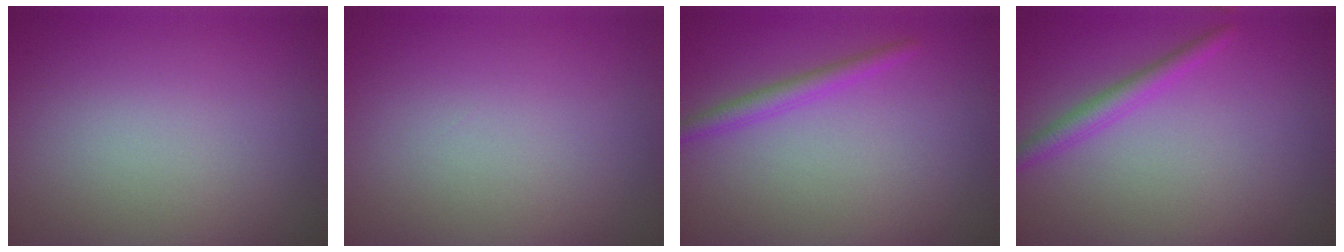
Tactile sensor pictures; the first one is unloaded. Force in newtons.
{"total": 0.0}
{"total": 1.8, "press": 1.8, "slide": 0.1}
{"total": 2.0, "press": 2.0, "slide": 0.0}